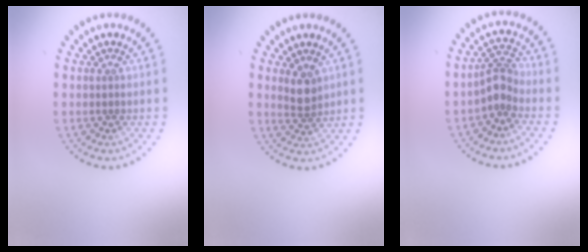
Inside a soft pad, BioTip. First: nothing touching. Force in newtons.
{"total": 2.1, "press": 1.8, "slide": 1.1}
{"total": 2.5, "press": 1.9, "slide": 1.7}